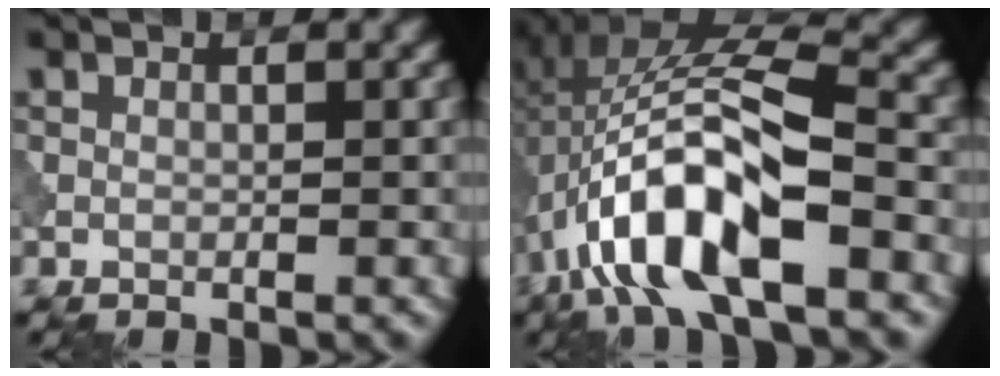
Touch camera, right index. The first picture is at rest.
{"total": 11.9, "force": [-4.4, 4.0, 10.2], "torque": [-0.195, 0.018, -0.081]}